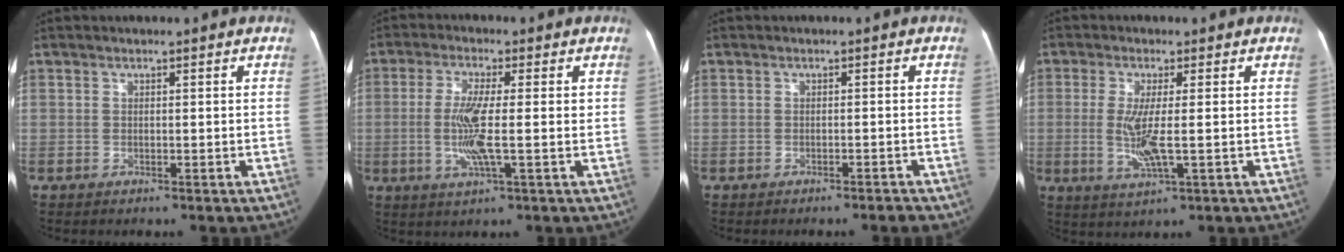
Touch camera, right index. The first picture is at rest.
{"total": 7.6, "force": [-0.5, 1.4, 7.4], "torque": [-0.151, 0.001, -0.010]}
{"total": 1.9, "force": [-1.5, 0.5, 1.1], "torque": [-0.016, 0.003, -0.018]}
{"total": 6.2, "force": [-0.5, 0.9, 6.1], "torque": [-0.129, -0.012, -0.009]}